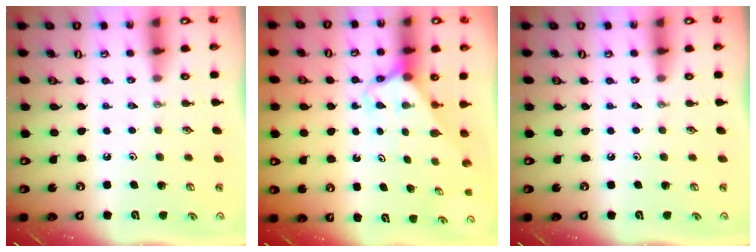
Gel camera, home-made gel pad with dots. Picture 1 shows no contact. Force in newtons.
{"total": 2.4, "press": 2.4, "slide": 0.1}
{"total": 0.0}